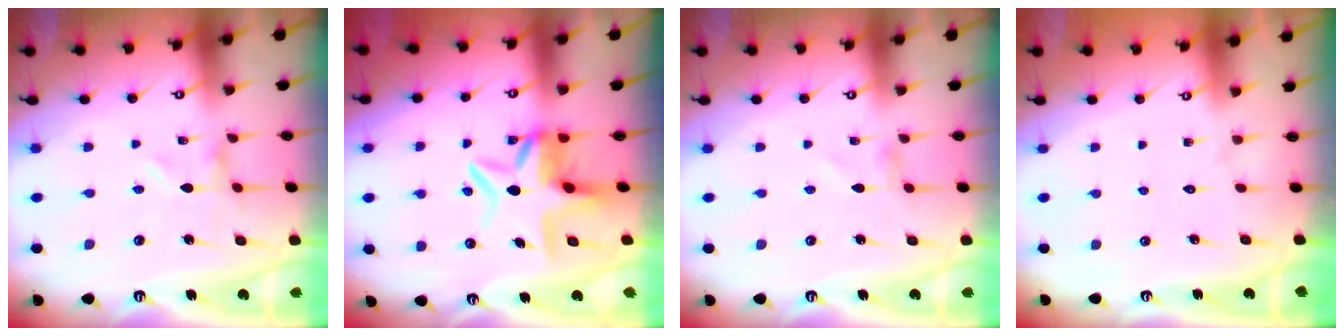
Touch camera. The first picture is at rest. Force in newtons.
{"total": 8.5, "press": 8.4, "slide": 0.8}
{"total": 0.0}
{"total": 1.6, "press": 1.6, "slide": 0.2}